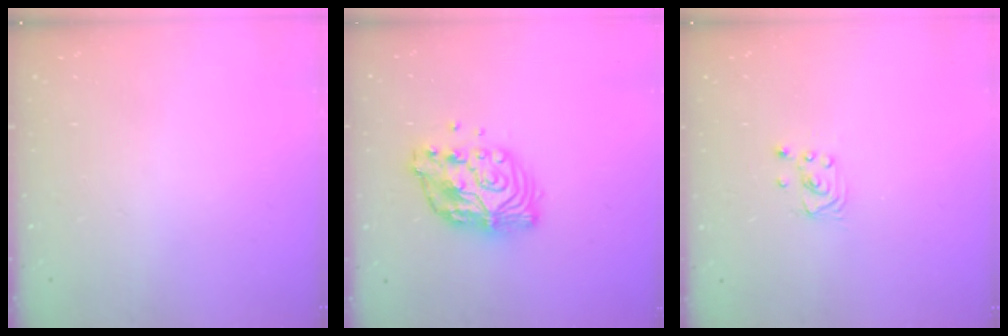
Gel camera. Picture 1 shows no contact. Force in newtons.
{"total": 11.0, "press": 10.9, "slide": 0.9}
{"total": 1.7, "press": 1.6, "slide": 0.1}